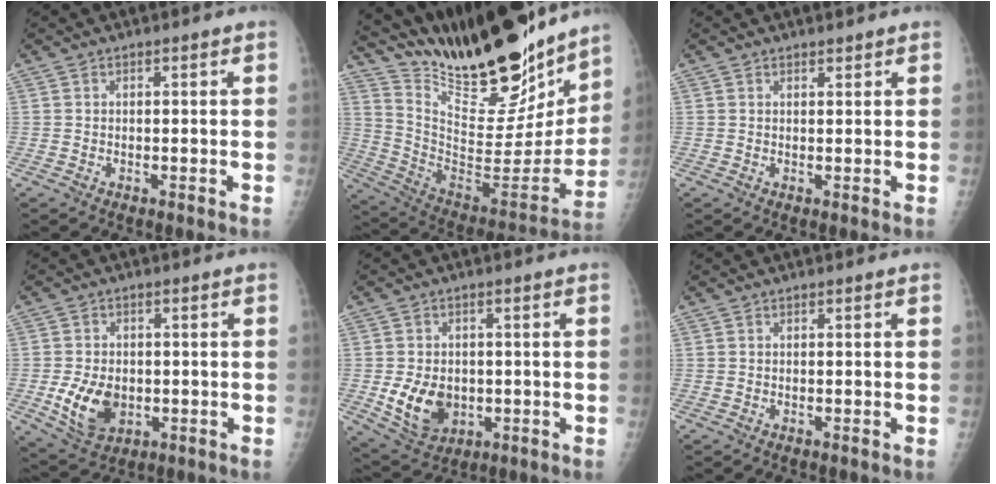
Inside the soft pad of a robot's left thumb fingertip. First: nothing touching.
{"total": 29.8, "force": [24.2, 7.7, 15.5], "torque": [-0.226, -0.110, 0.381]}
{"total": 0.9, "force": [0.8, 0.2, 0.2], "torque": [-0.003, -0.007, 0.013]}
{"total": 9.0, "force": [-1.6, 6.3, 6.2], "torque": [-0.097, -0.007, -0.015]}
{"total": 9.0, "force": [-1.2, 6.9, 5.7], "torque": [-0.080, -0.007, -0.004]}
{"total": 0.0}